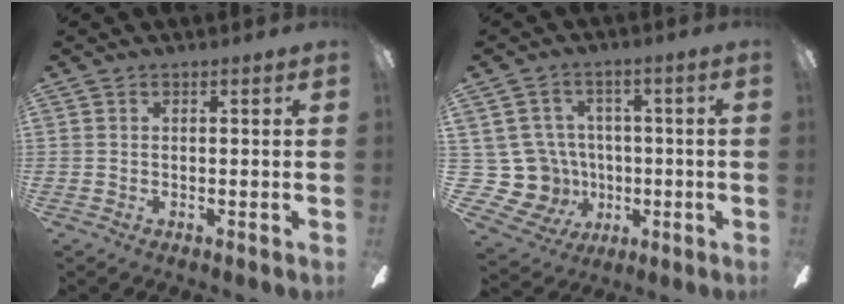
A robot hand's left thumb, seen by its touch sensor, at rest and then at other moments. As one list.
[{"total": 13.5, "force": [-1.1, 12.5, 4.8], "torque": [-0.138, 0.000, -0.004]}]